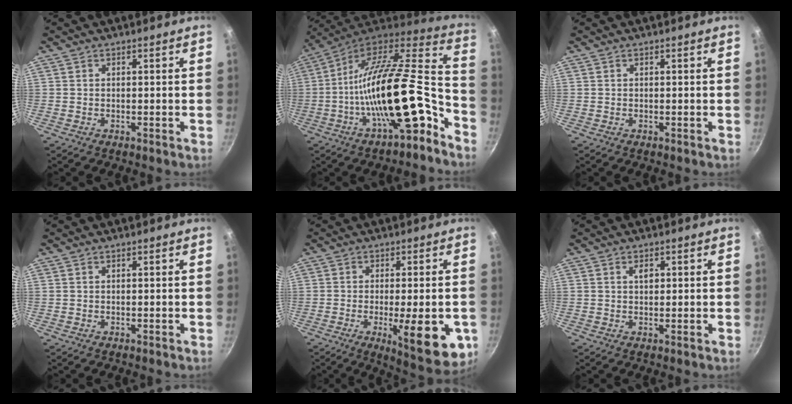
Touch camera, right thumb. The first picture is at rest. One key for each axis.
{"total": 23.8, "fx": -9.9, "fy": 7.8, "fz": 20.2, "tx": -0.292, "ty": 0.060, "tz": -0.181}
{"total": 0.0}
{"total": 0.0}
{"total": 14.5, "fx": -4.0, "fy": 4.5, "fz": 13.1, "tx": -0.153, "ty": -0.001, "tz": -0.047}
{"total": 2.0, "fx": 0.6, "fy": 1.2, "fz": 1.5, "tx": -0.016, "ty": -0.002, "tz": 0.008}